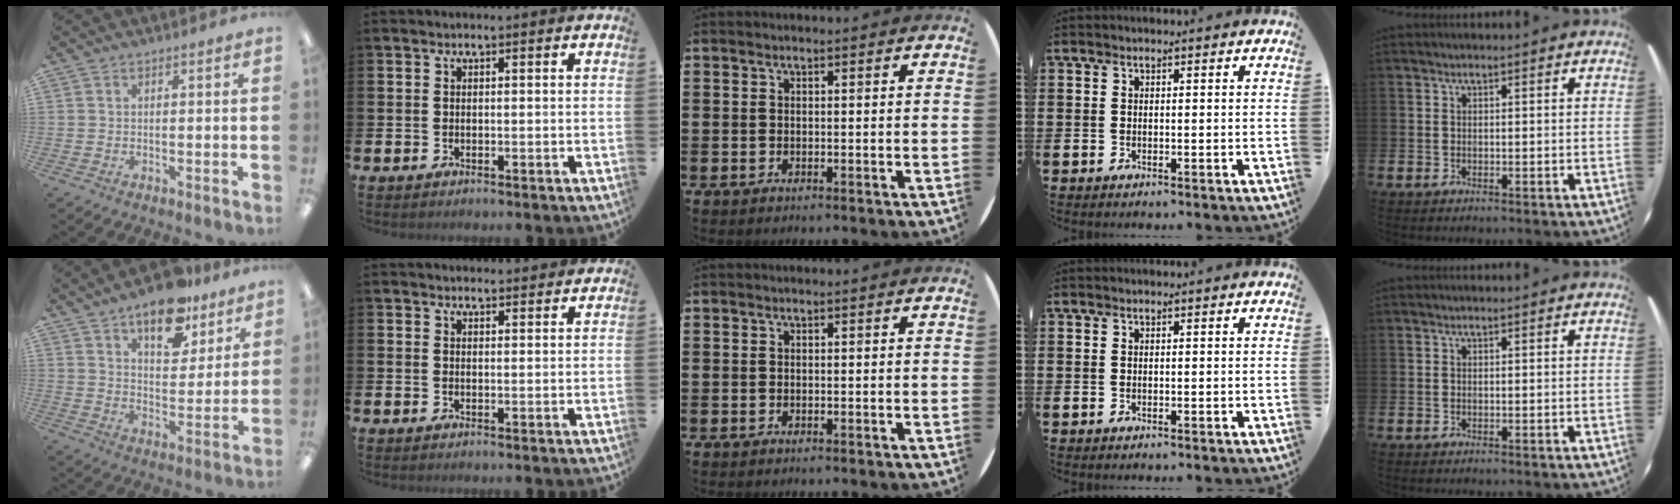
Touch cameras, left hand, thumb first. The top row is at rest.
{"thumb": {"total": 14.3, "force": [10.4, 6.6, 7.3], "torque": [-0.092, -0.058, 0.179]}, "index": {"total": 2.3, "force": [2.3, 0.5, -0.1], "torque": [0.006, -0.013, 0.039]}}